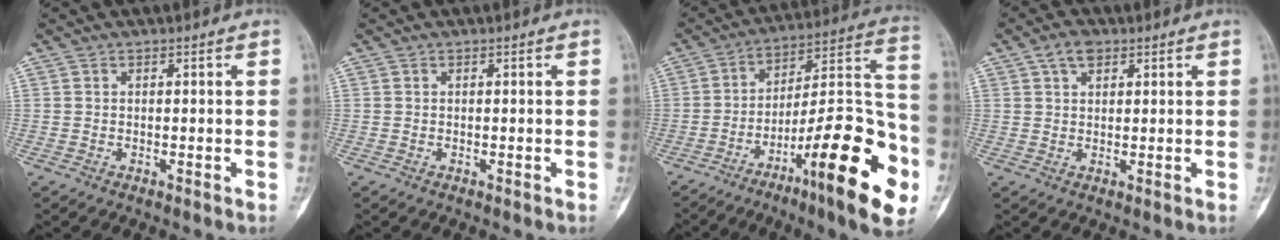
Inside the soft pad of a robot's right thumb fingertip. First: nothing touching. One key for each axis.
{"total": 0.0}
{"total": 26.3, "fx": -11.1, "fy": 6.0, "fz": 23.1, "tx": -0.307, "ty": 0.061, "tz": -0.165}
{"total": 3.7, "fx": 1.9, "fy": 2.2, "fz": 2.2, "tx": -0.028, "ty": 0.005, "tz": 0.034}